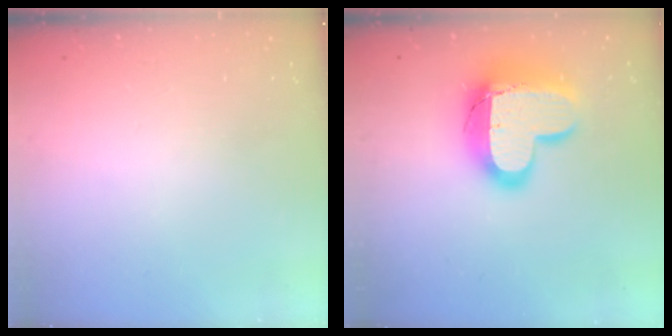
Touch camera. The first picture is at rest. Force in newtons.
{"total": 18.5, "press": 18.5, "slide": 1.2}